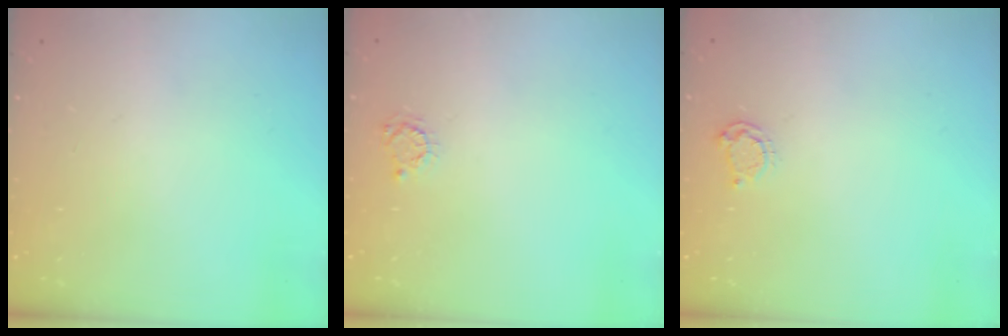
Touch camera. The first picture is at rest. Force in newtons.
{"total": 3.8, "press": 3.8, "slide": 0.5}
{"total": 3.3, "press": 3.2, "slide": 0.4}